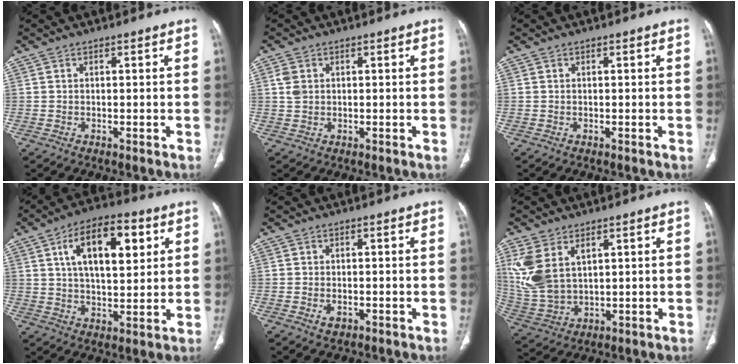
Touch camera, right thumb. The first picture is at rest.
{"total": 2.5, "force": [0.7, 1.9, 1.5], "torque": [-0.031, 0.002, 0.019]}
{"total": 0.0}
{"total": 15.4, "force": [5.4, 7.4, 12.4], "torque": [-0.175, -0.006, 0.087]}
{"total": 1.9, "force": [-0.7, 1.3, 1.3], "torque": [-0.019, 0.004, -0.008]}
{"total": 11.7, "force": [4.5, 7.1, 8.2], "torque": [-0.185, -0.009, 0.110]}